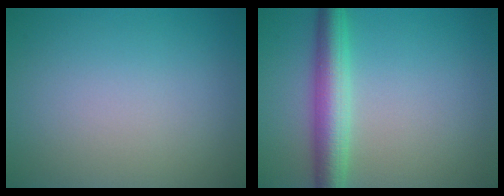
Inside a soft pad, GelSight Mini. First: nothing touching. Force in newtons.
{"total": 4.8, "press": 4.8, "slide": 0.1}